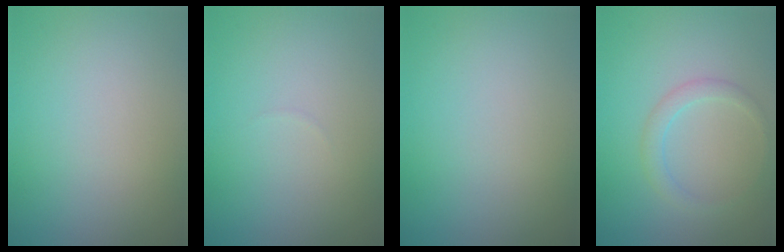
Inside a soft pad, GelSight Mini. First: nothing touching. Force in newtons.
{"total": 0.0}
{"total": 0.0}
{"total": 1.6, "press": 1.6, "slide": 0.0}